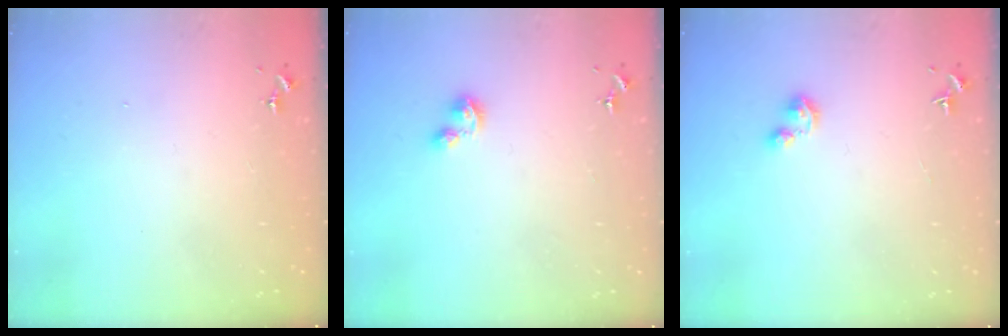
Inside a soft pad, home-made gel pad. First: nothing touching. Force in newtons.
{"total": 2.3, "press": 2.3, "slide": 0.4}
{"total": 2.2, "press": 2.2, "slide": 0.2}